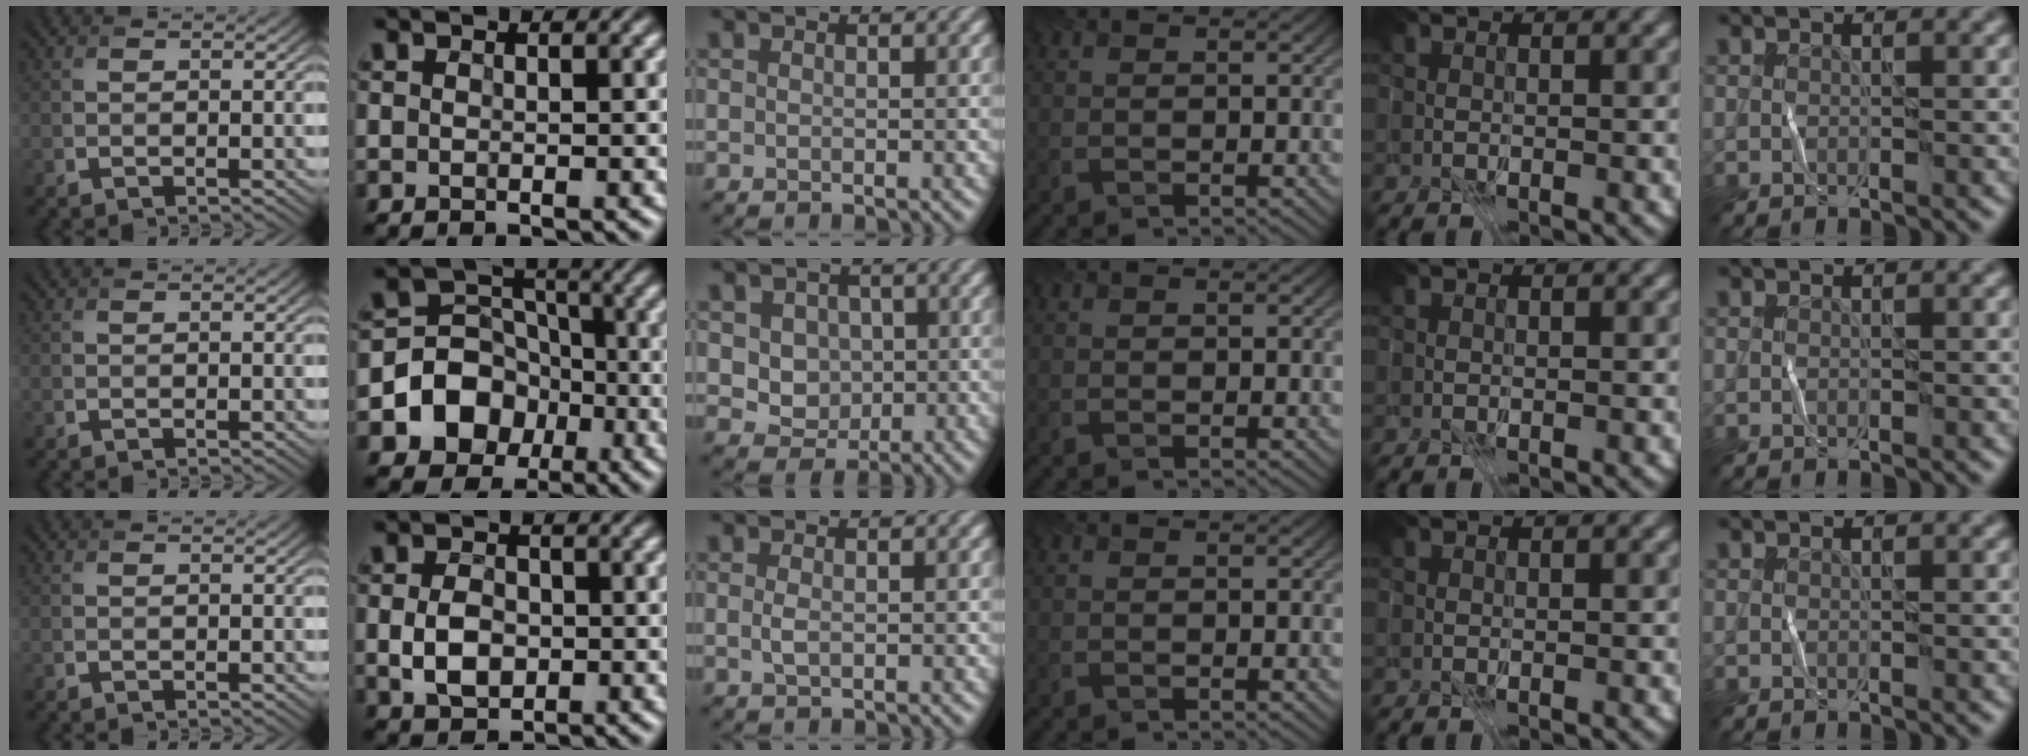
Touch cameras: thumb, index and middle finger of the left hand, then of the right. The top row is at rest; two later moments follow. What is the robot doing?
{"motion": "fold", "object": "file"}